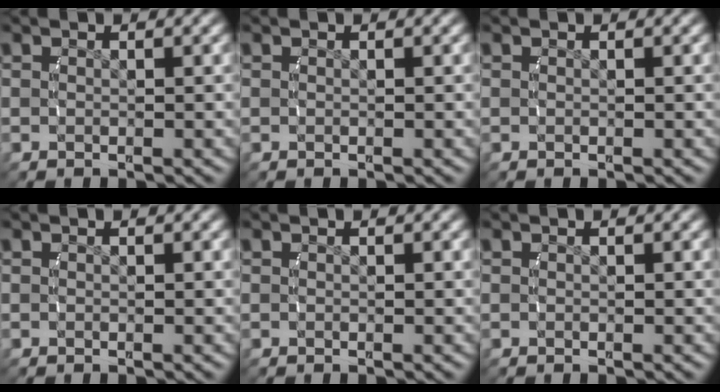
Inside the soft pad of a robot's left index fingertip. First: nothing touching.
{"total": 0.0}
{"total": 0.0}
{"total": 0.0}
{"total": 0.0}
{"total": 0.0}